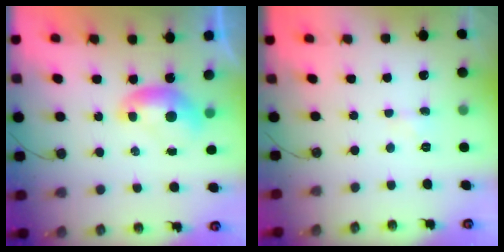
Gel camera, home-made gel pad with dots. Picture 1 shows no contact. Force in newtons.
{"total": 0.5, "press": 0.5, "slide": 0.2}